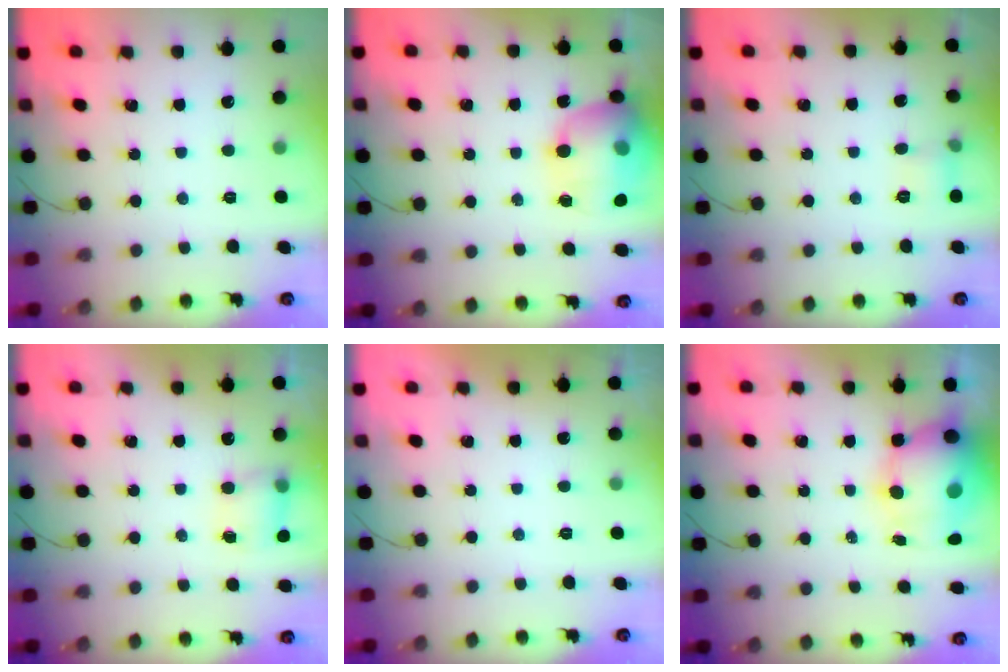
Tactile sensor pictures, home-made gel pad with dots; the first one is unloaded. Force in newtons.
{"total": 18.5, "press": 18.3, "slide": 2.9}
{"total": 6.1, "press": 5.8, "slide": 2.1}
{"total": 5.6, "press": 5.6, "slide": 0.6}
{"total": 0.0}
{"total": 12.9, "press": 12.5, "slide": 3.4}